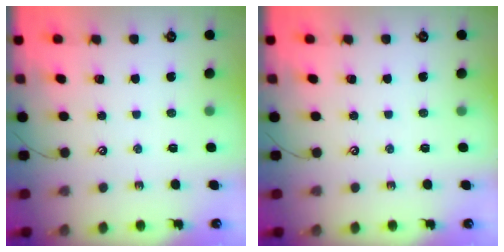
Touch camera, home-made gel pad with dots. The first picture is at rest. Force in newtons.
{"total": 0.0}